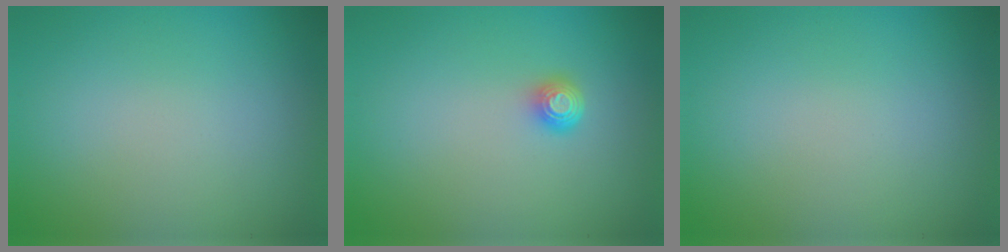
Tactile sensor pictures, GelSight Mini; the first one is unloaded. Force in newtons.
{"total": 1.5, "press": 1.1, "slide": 1.1}
{"total": 0.0}